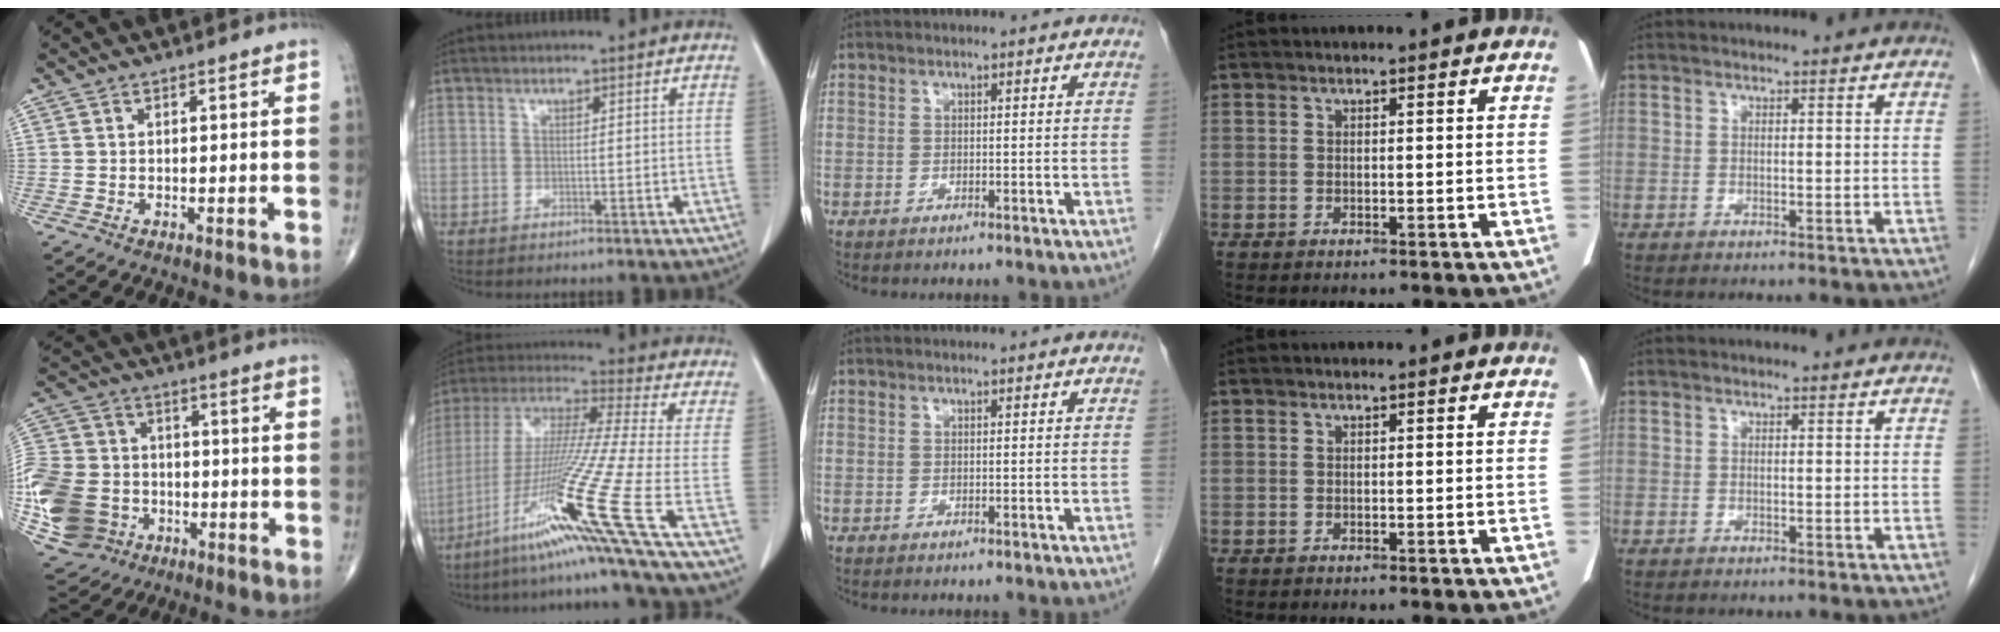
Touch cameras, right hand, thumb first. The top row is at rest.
{"thumb": {"total": 22.0, "force": [-5.9, 17.8, 11.6], "torque": [-0.274, 0.019, -0.102]}, "index": {"total": 20.5, "force": [-10.3, -3.7, 17.4], "torque": [-0.344, -0.038, -0.194]}}